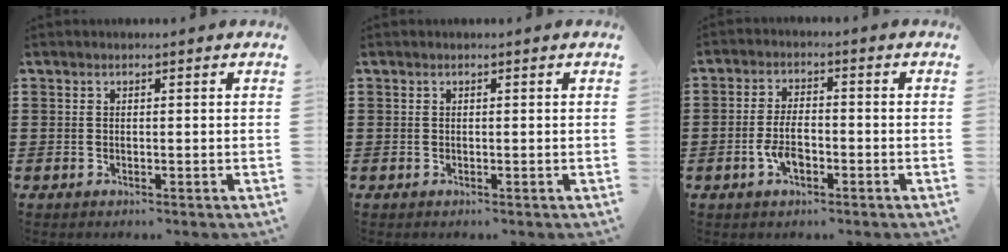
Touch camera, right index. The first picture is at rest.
{"total": 0.0}
{"total": 4.8, "force": [-1.7, 2.2, 3.9], "torque": [-0.087, 0.000, -0.036]}